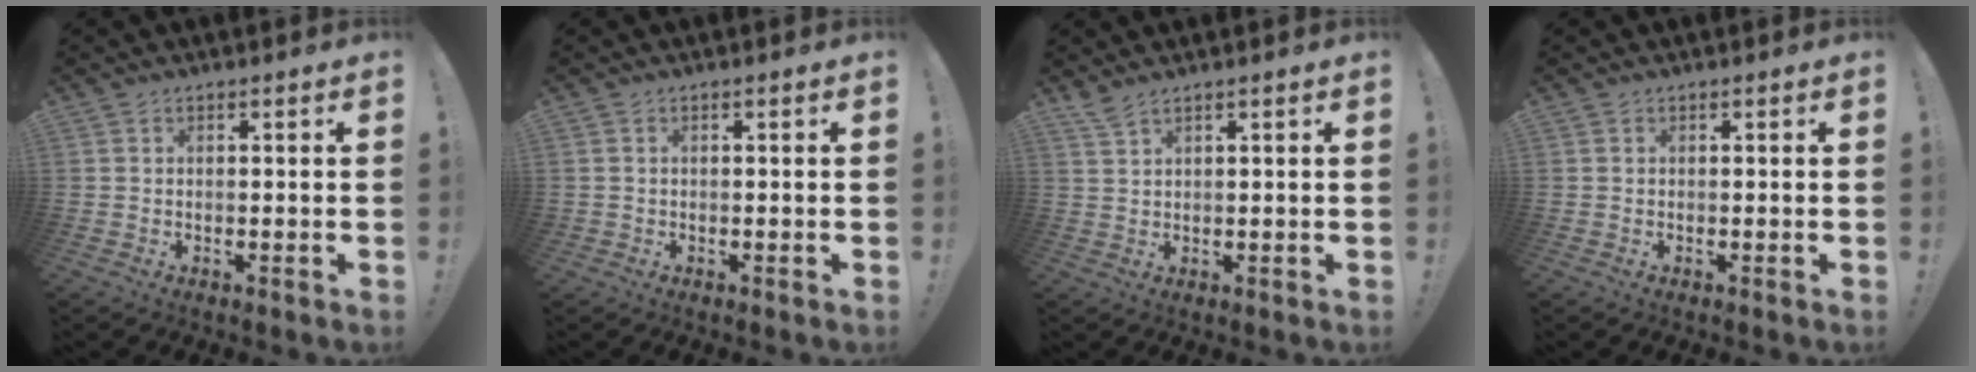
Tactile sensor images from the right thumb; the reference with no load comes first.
{"total": 0.8, "force": [-0.4, 0.7, 0.1], "torque": [0.001, 0.004, -0.007]}
{"total": 3.0, "force": [2.4, 0.3, 1.7], "torque": [-0.040, -0.010, 0.045]}
{"total": 0.0}